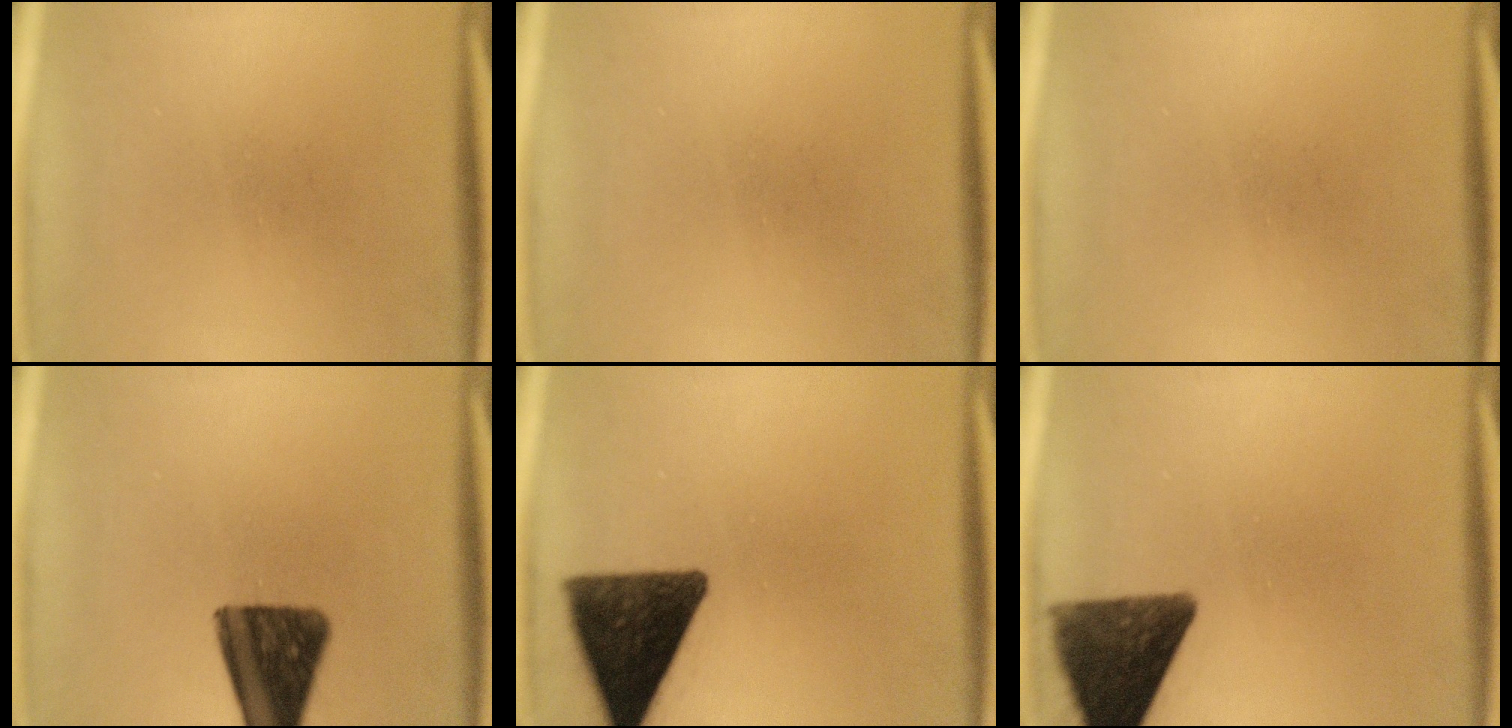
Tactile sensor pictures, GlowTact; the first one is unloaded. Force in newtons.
{"total": 0.0}
{"total": 0.0}
{"total": 13.0}
{"total": 13.8}
{"total": 12.5}